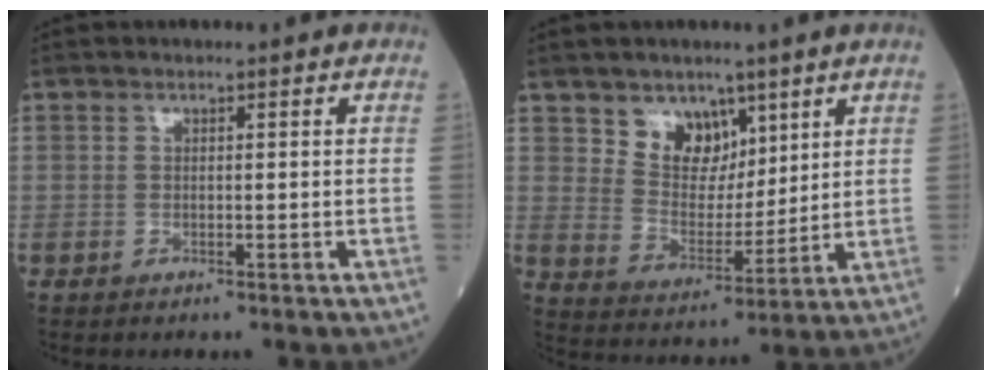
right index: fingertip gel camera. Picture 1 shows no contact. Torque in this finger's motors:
{"motor_torque": [0.15, 0.14, 0.09, 0.04]}